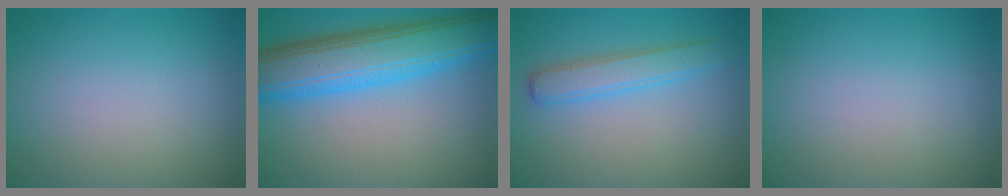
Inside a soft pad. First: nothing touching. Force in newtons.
{"total": 9.6, "press": 9.6, "slide": 0.3}
{"total": 3.1, "press": 3.1, "slide": 0.1}
{"total": 0.0}